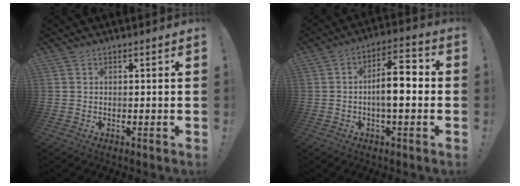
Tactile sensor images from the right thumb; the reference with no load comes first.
{"total": 10.6, "force": [-1.1, 3.9, 9.8], "torque": [-0.140, 0.011, -0.021]}